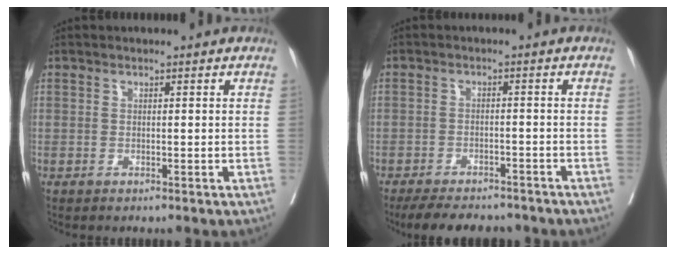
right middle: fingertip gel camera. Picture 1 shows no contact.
{"total": 10.4, "force": [-9.1, 3.1, 3.8], "torque": [-0.057, -0.004, -0.125]}